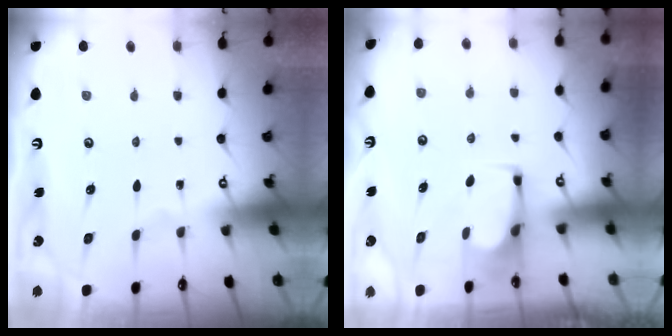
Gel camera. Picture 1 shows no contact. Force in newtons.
{"total": 2.4, "press": 2.4, "slide": 0.4}